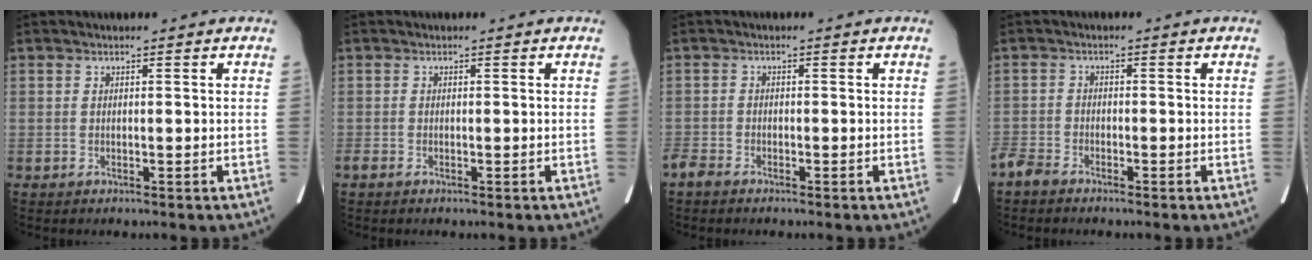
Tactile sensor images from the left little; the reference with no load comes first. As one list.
[{"total": 0.6, "force": [-0.5, 0.2, 0.3], "torque": [-0.013, -0.002, -0.010]}, {"total": 2.1, "force": [-1.9, 0.6, 0.7], "torque": [-0.021, -0.003, -0.035]}, {"total": 2.8, "force": [-2.6, 0.8, 0.8], "torque": [-0.017, -0.004, -0.051]}]